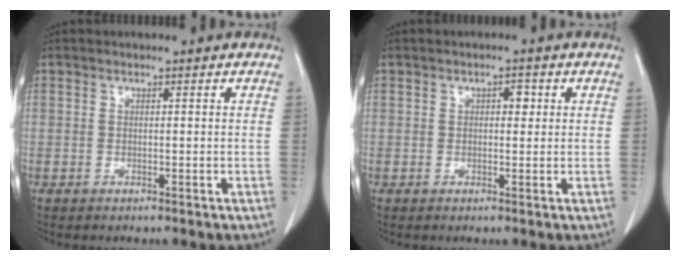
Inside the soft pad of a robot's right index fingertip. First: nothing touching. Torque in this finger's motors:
{"motor_torque": [-0.01, 0.05, 0.01, 0.00]}